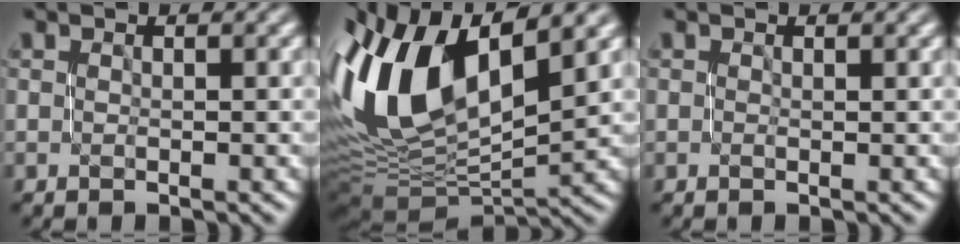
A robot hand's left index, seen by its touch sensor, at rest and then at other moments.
{"total": 12.8, "force": [3.4, 6.7, 10.3], "torque": [-0.210, 0.009, 0.061]}
{"total": 0.0}